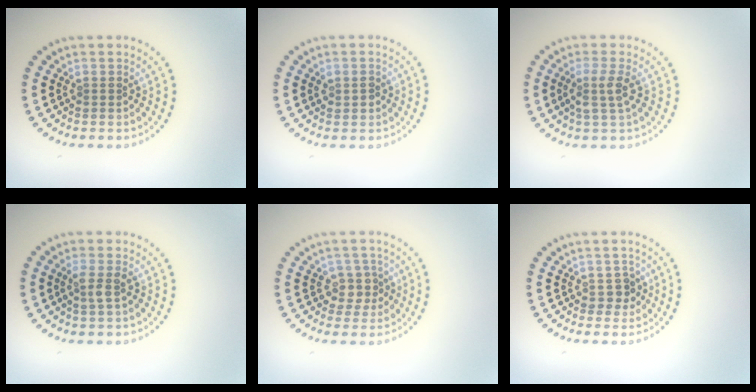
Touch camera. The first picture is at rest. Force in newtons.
{"total": 1.3, "press": 1.3, "slide": 0.2}
{"total": 2.2, "press": 1.9, "slide": 1.1}
{"total": 1.7, "press": 1.6, "slide": 0.6}
{"total": 2.1, "press": 1.7, "slide": 1.2}
{"total": 1.4, "press": 1.3, "slide": 0.7}